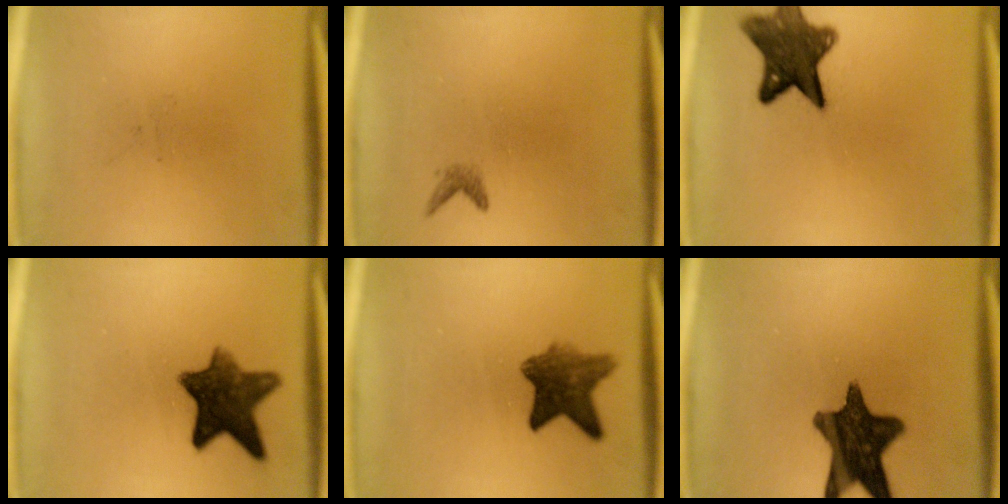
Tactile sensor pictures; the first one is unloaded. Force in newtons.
{"total": 0.9}
{"total": 10.8}
{"total": 10.3}
{"total": 7.0}
{"total": 13.7}